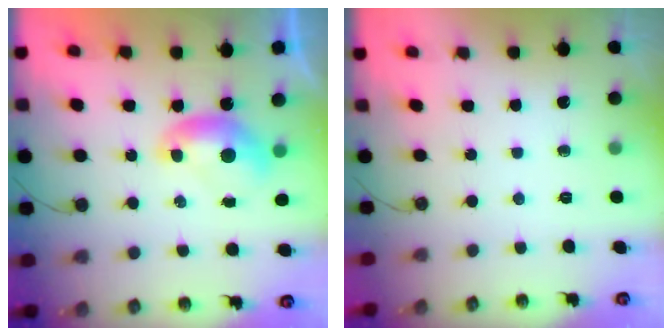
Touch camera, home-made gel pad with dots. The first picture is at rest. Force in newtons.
{"total": 0.0}